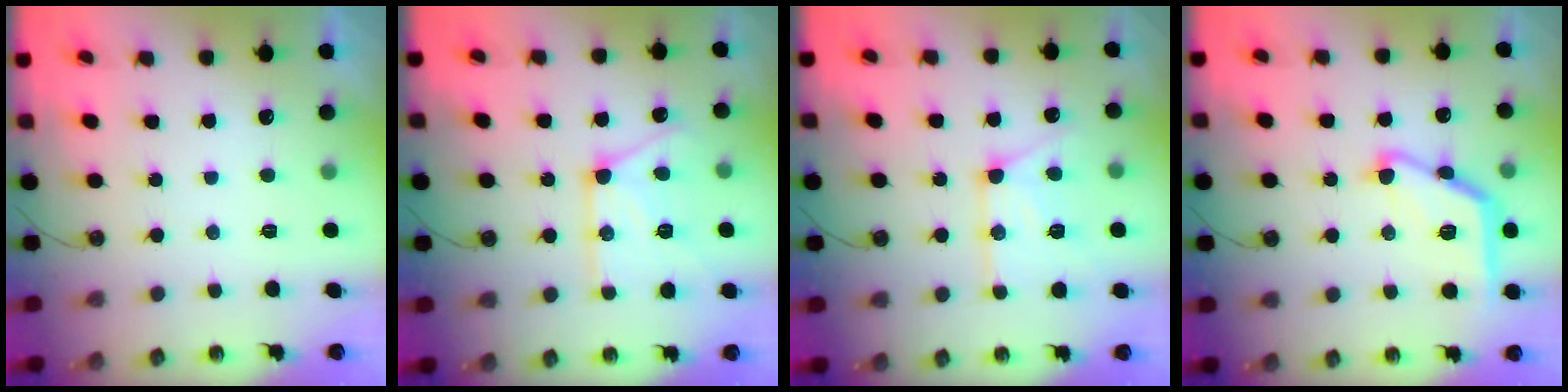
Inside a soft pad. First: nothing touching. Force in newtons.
{"total": 15.8, "press": 15.8, "slide": 1.2}
{"total": 14.7, "press": 14.6, "slide": 1.6}
{"total": 14.3, "press": 14.2, "slide": 0.5}